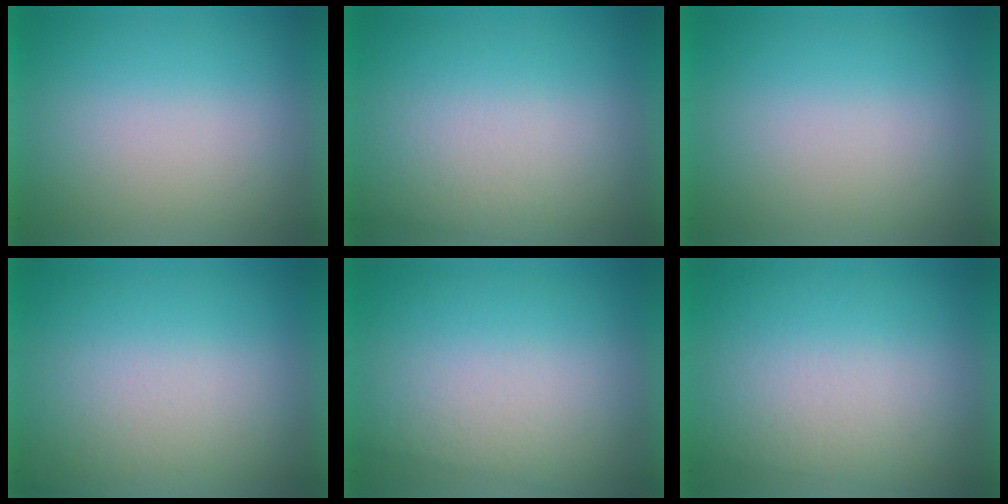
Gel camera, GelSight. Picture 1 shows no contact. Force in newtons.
{"total": 2.4}
{"total": 0.0}
{"total": 2.7}
{"total": 3.1}
{"total": 2.9}